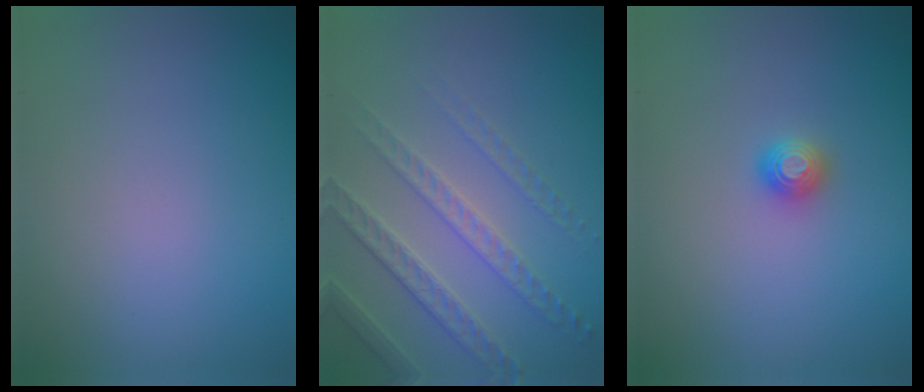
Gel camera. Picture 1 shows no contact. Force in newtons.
{"total": 4.6, "press": 3.4, "slide": 3.2}
{"total": 1.2, "press": 1.2, "slide": 0.1}